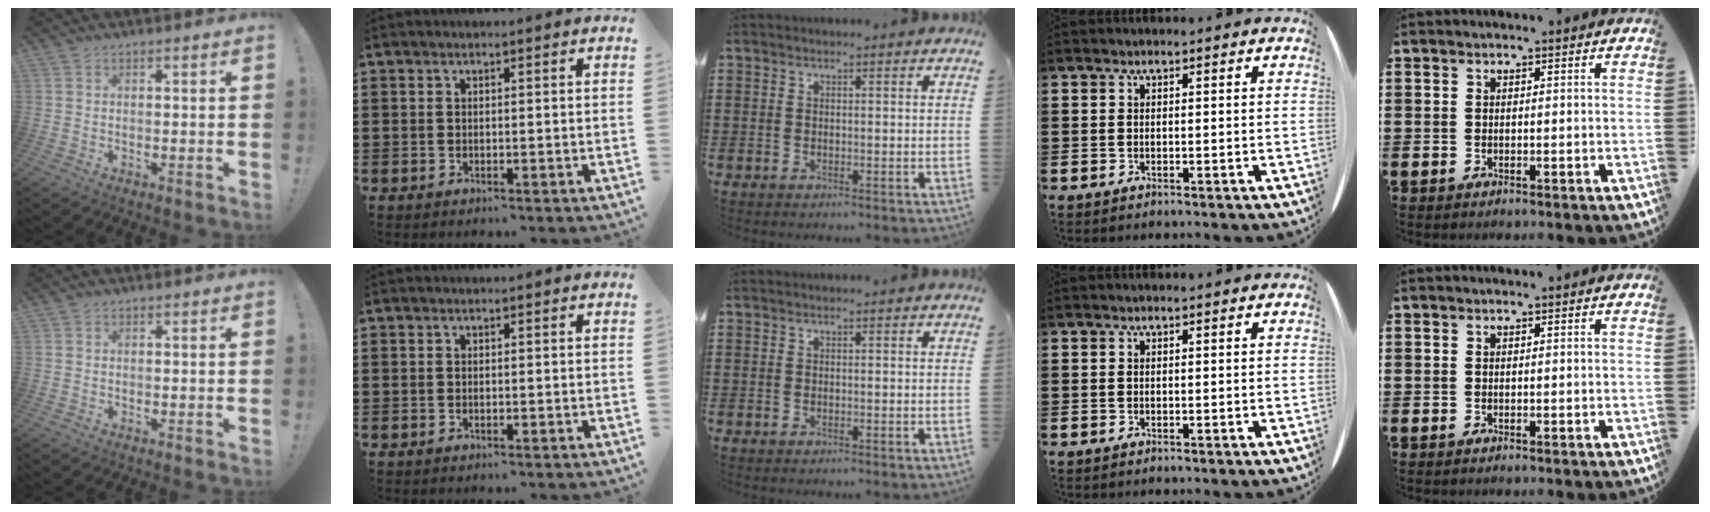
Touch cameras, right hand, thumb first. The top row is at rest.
{}